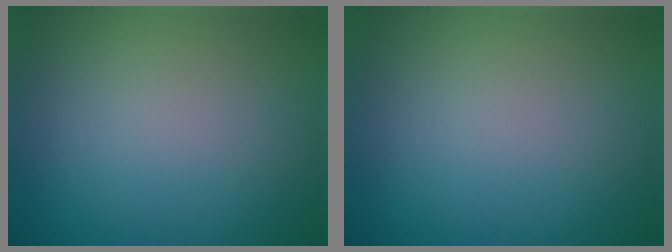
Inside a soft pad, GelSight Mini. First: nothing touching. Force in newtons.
{"total": 0.0}